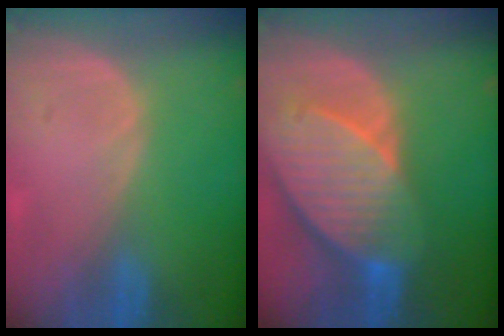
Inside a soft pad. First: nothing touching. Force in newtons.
{"total": 10.7, "press": 9.4, "slide": 5.1}